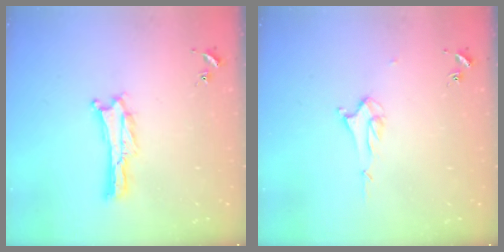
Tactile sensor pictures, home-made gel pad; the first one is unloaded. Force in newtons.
{"total": 2.1, "press": 2.1, "slide": 0.3}